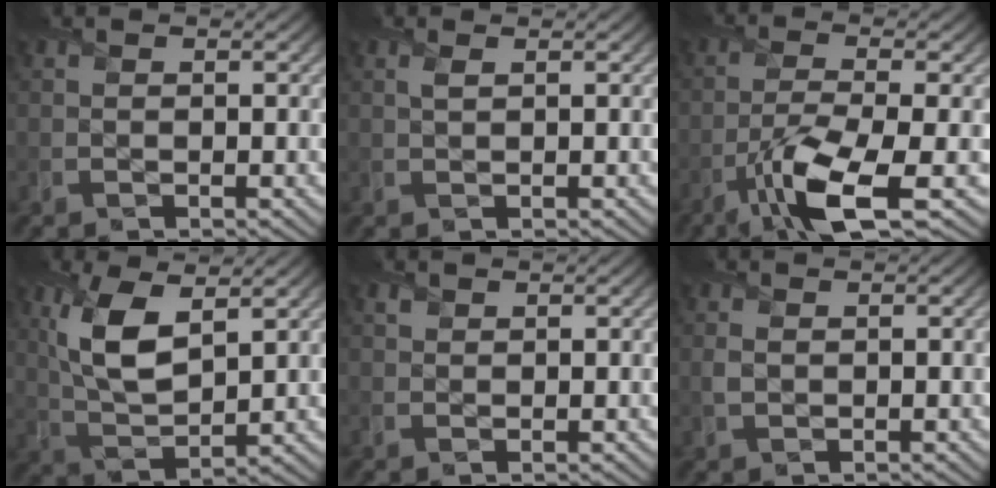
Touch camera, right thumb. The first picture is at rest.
{"total": 1.0, "force": [0.6, 0.2, 0.8], "torque": [-0.019, 0.002, 0.010]}
{"total": 9.0, "force": [-4.5, 2.1, 7.5], "torque": [-0.144, -0.006, -0.096]}
{"total": 9.2, "force": [3.5, 4.2, 7.4], "torque": [-0.168, 0.002, 0.067]}
{"total": 0.9, "force": [0.5, 0.7, -0.2], "torque": [0.002, -0.003, 0.012]}
{"total": 1.5, "force": [0.2, 1.0, 1.0], "torque": [-0.030, -0.001, 0.002]}